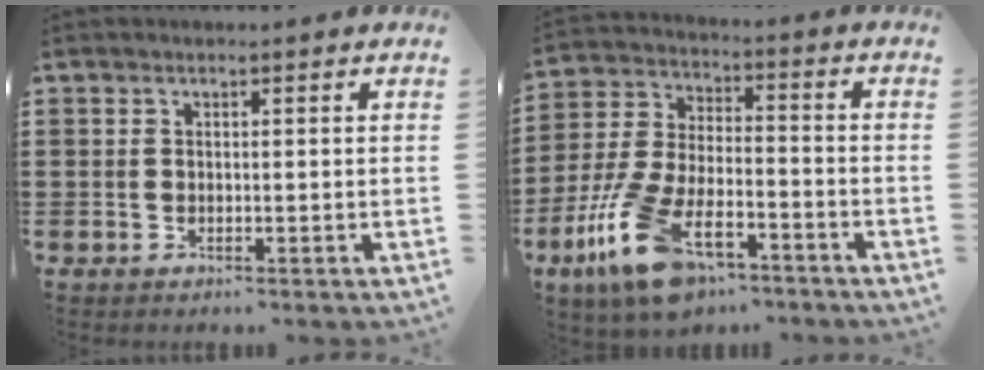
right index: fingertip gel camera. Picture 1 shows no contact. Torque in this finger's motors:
{"motor_torque": [2.14, 0.00, 1.05, 0.21]}